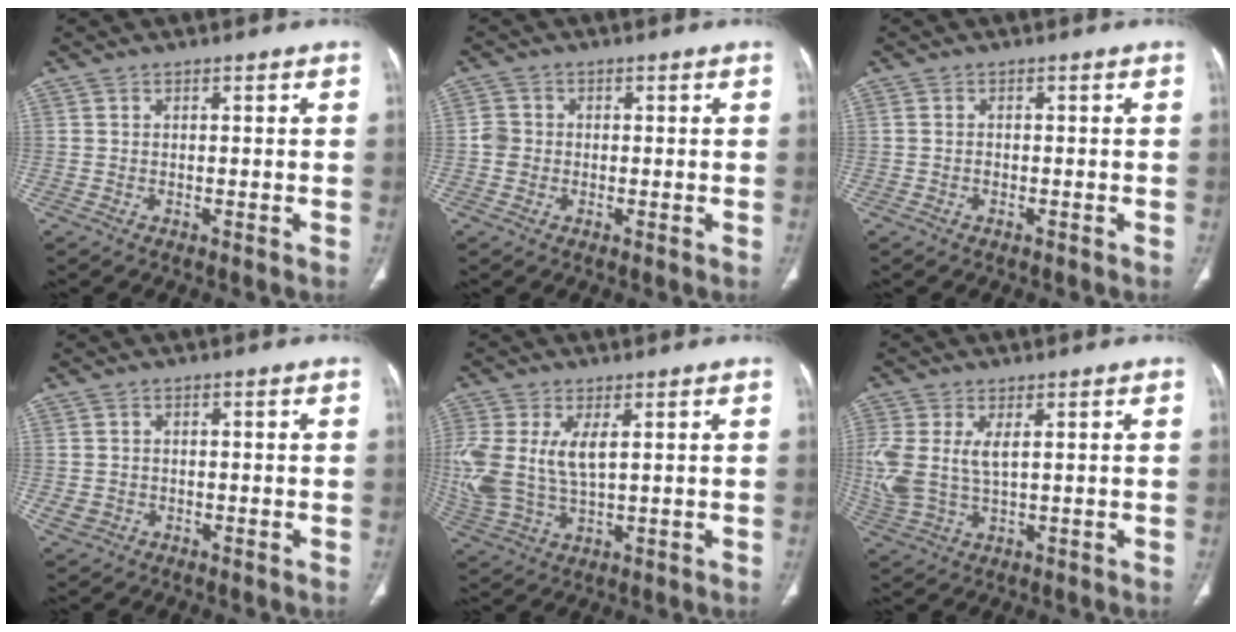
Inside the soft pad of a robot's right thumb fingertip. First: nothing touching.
{"total": 2.7, "force": [-0.3, 2.6, 0.9], "torque": [-0.006, 0.007, -0.008]}
{"total": 0.7, "force": [-0.3, 0.5, 0.3], "torque": [-0.006, 0.002, -0.006]}
{"total": 2.5, "force": [-0.6, 2.2, 0.9], "torque": [-0.014, 0.004, -0.005]}
{"total": 13.4, "force": [2.2, 7.0, 11.2], "torque": [-0.272, -0.005, 0.057]}
{"total": 9.5, "force": [1.6, 5.0, 7.9], "torque": [-0.200, 0.000, 0.044]}